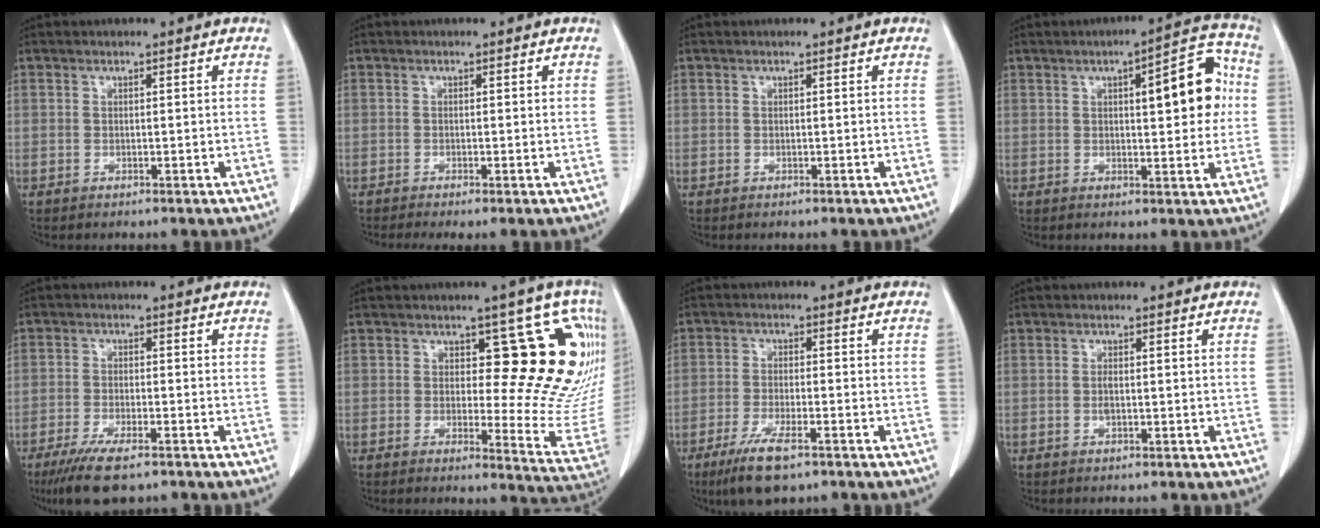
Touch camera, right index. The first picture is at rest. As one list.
[{"total": 0.7, "force": [-0.3, 0.0, 0.7], "torque": [-0.013, -0.002, -0.007]}, {"total": 0.0}, {"total": 10.5, "force": [1.8, 2.9, 9.9], "torque": [-0.123, 0.025, 0.022]}, {"total": 8.1, "force": [-5.8, 1.5, 5.5], "torque": [-0.095, -0.019, -0.094]}, {"total": 18.0, "force": [6.8, 6.9, 15.2], "torque": [-0.153, -0.009, 0.079]}, {"total": 7.6, "force": [-4.9, 1.4, 5.7], "torque": [-0.111, -0.017, -0.083]}, {"total": 1.0, "force": [-0.2, 0.3, 0.9], "torque": [-0.022, 0.000, -0.003]}]